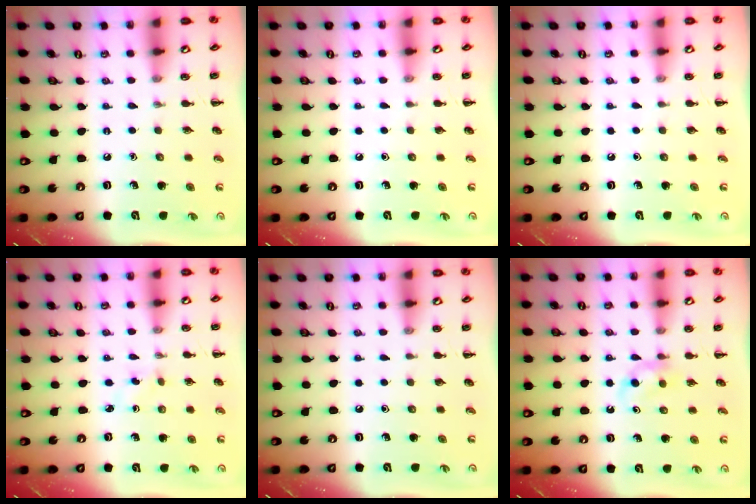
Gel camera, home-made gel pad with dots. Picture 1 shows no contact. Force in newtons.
{"total": 0.0}
{"total": 0.0}
{"total": 1.7, "press": 1.5, "slide": 0.8}
{"total": 0.0}
{"total": 2.9, "press": 2.6, "slide": 1.3}